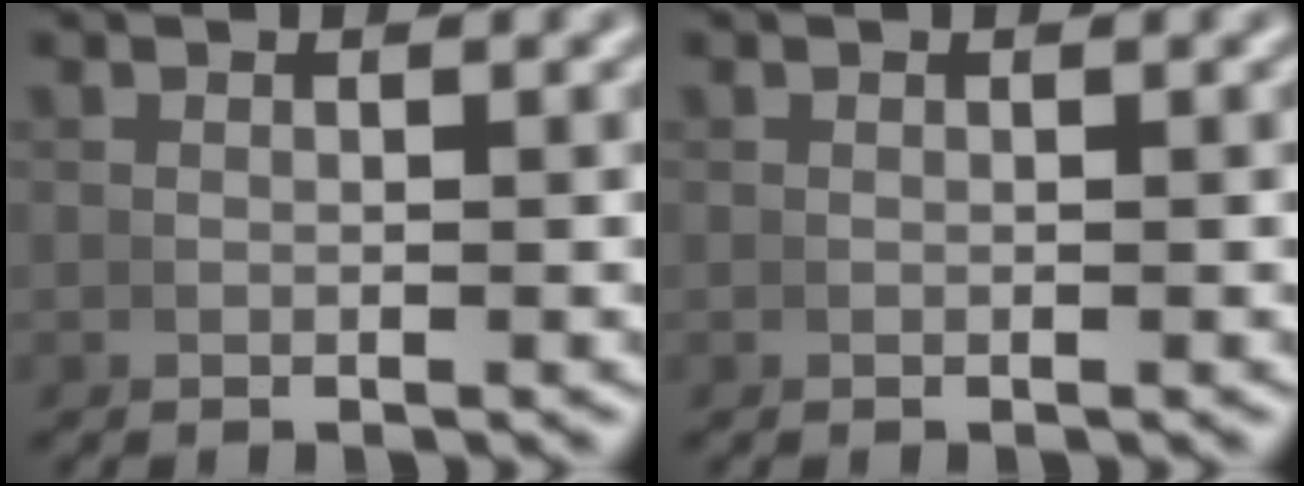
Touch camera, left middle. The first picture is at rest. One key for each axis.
{"total": 0.7, "fx": 0.1, "fy": -0.7, "fz": -0.2, "tx": 0.010, "ty": -0.002, "tz": 0.006}